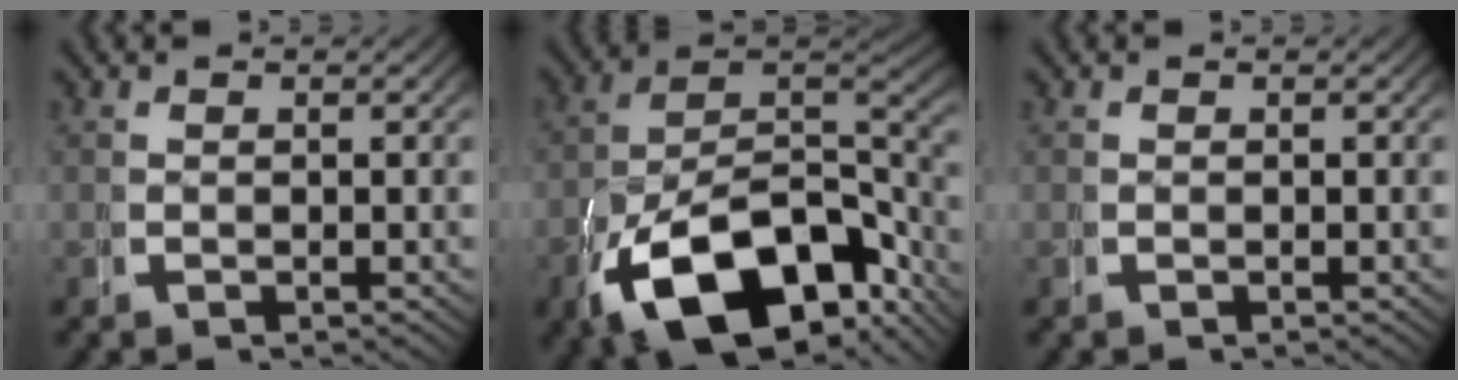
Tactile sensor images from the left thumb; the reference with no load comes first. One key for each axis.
{"total": 16.3, "fx": -5.6, "fy": 9.9, "fz": 11.7, "tx": -0.221, "ty": -0.060, "tz": -0.062}
{"total": 0.0}